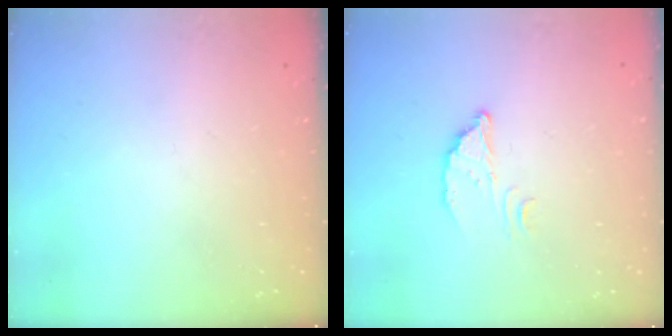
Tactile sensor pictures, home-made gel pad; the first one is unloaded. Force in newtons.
{"total": 2.8, "press": 2.8, "slide": 0.2}